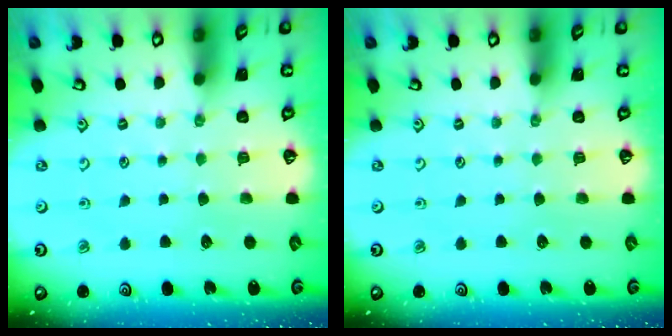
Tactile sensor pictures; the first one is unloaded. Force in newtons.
{"total": 0.0}